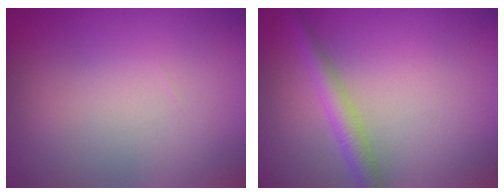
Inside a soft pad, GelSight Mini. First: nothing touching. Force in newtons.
{"total": 2.6, "press": 2.6, "slide": 0.1}